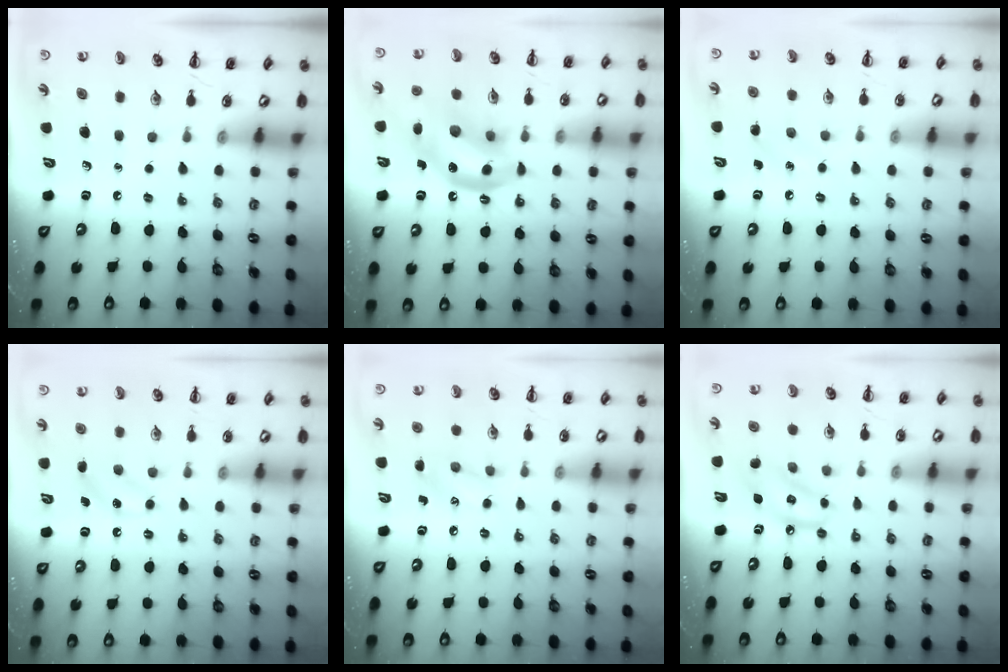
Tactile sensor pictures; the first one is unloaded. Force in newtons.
{"total": 14.8, "press": 14.5, "slide": 3.2}
{"total": 6.9, "press": 6.6, "slide": 2.1}
{"total": 5.7, "press": 5.4, "slide": 1.6}
{"total": 7.6, "press": 7.4, "slide": 1.4}
{"total": 8.5, "press": 8.3, "slide": 1.8}